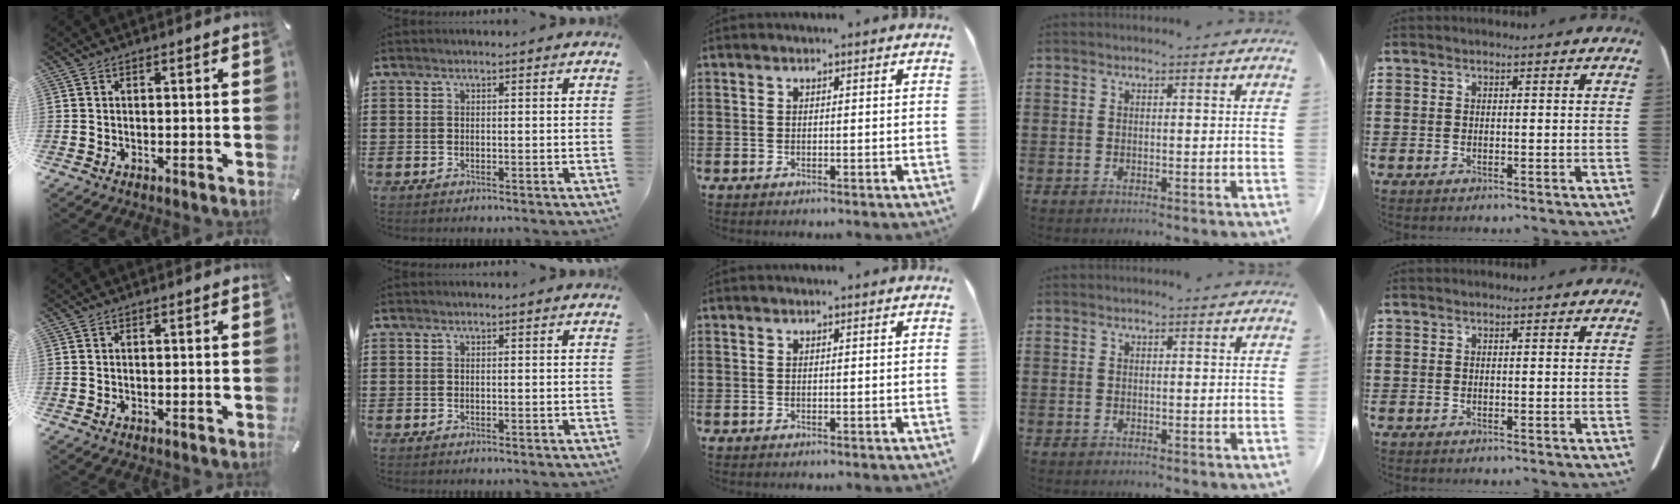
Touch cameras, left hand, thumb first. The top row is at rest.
{}